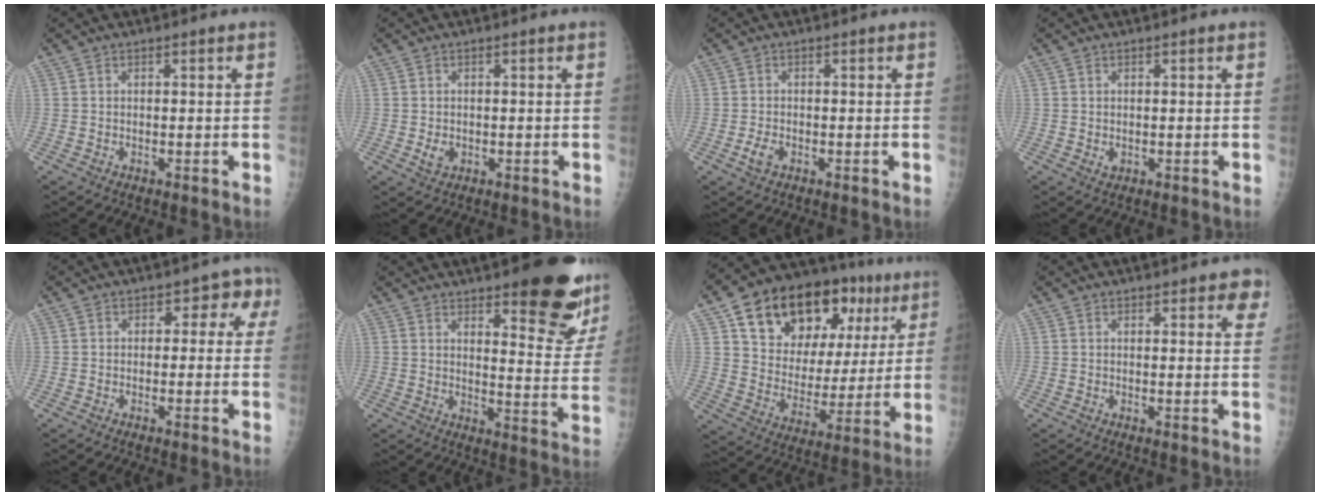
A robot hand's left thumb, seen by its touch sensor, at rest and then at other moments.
{"total": 2.2, "force": [-0.4, 1.7, 1.3], "torque": [-0.019, -0.001, -0.003]}
{"total": 2.4, "force": [-1.1, 1.5, 1.6], "torque": [-0.034, 0.002, -0.020]}
{"total": 1.1, "force": [0.0, 0.9, 0.7], "torque": [-0.008, -0.002, 0.002]}
{"total": 4.2, "force": [0.5, 3.3, 2.5], "torque": [0.011, 0.012, -0.008]}
{"total": 17.6, "force": [11.3, 5.4, 12.3], "torque": [-0.115, -0.084, 0.145]}
{"total": 26.0, "force": [12.1, 15.1, 17.4], "torque": [-0.225, 0.001, 0.194]}
{"total": 3.8, "force": [2.5, 1.7, 2.4], "torque": [0.001, -0.009, 0.024]}